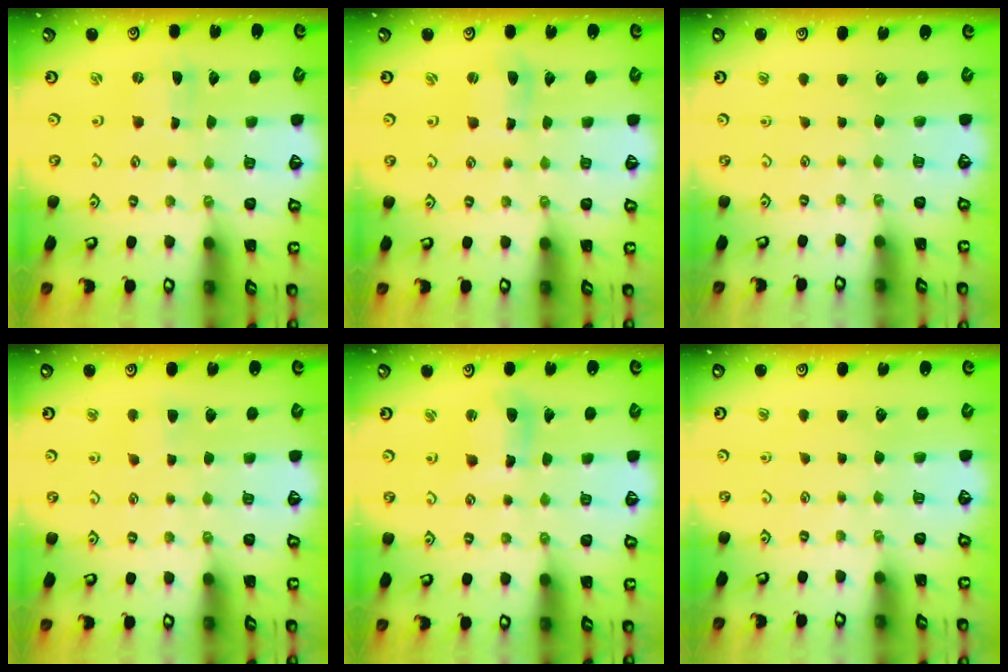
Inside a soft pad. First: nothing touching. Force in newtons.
{"total": 3.2, "press": 3.1, "slide": 0.5}
{"total": 0.0}
{"total": 2.9, "press": 2.8, "slide": 0.4}
{"total": 8.1, "press": 8.0, "slide": 1.4}
{"total": 0.0}